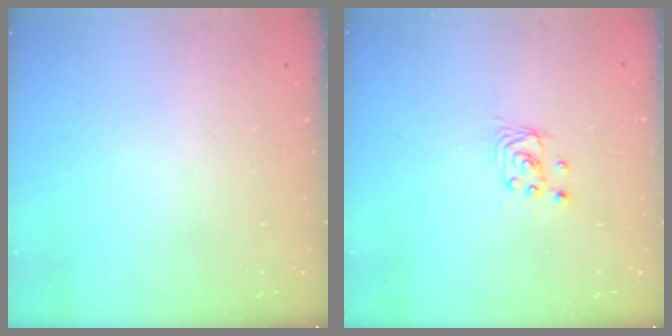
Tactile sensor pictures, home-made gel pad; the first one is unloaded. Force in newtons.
{"total": 2.8, "press": 2.8, "slide": 0.1}